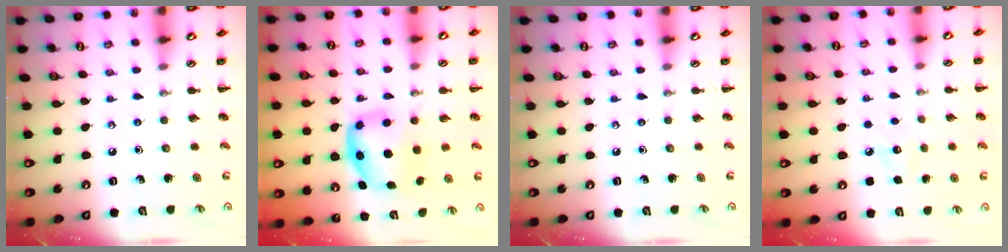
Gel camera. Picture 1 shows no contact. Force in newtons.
{"total": 6.1, "press": 6.1, "slide": 0.5}
{"total": 0.0}
{"total": 6.5, "press": 6.3, "slide": 1.8}